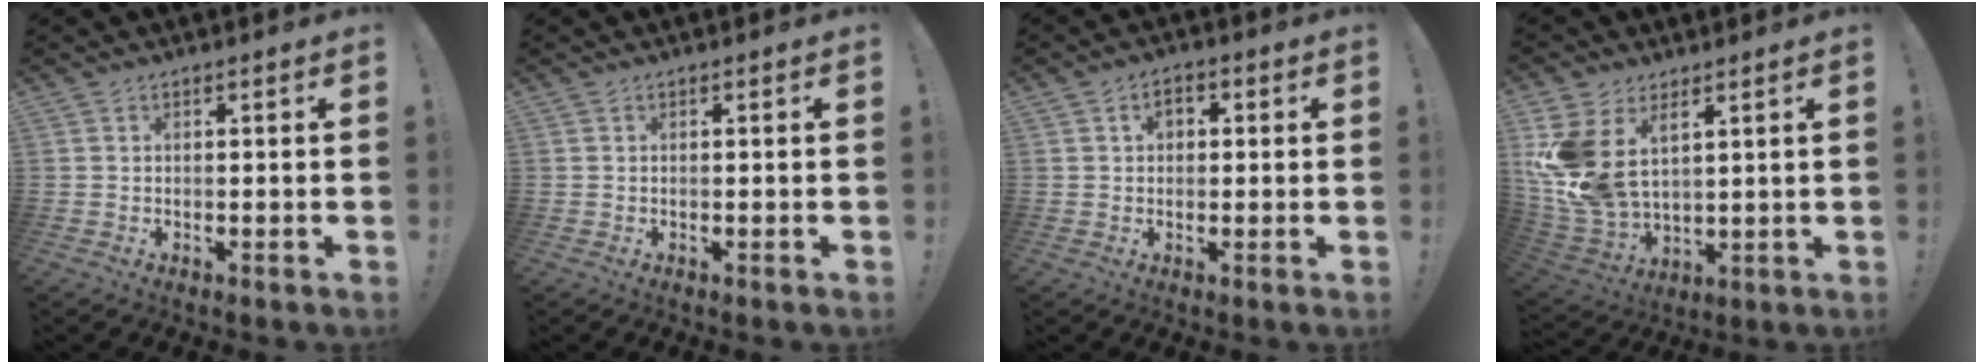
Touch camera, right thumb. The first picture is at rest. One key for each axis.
{"total": 0.0}
{"total": 3.5, "fx": 0.5, "fy": 2.6, "fz": 2.2, "tx": -0.030, "ty": 0.006, "tz": 0.005}
{"total": 13.2, "fx": 5.6, "fy": 8.3, "fz": 8.6, "tx": -0.176, "ty": -0.039, "tz": 0.109}